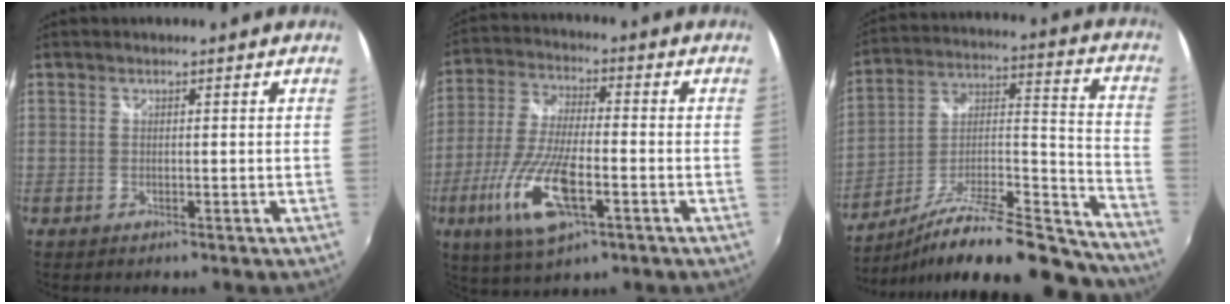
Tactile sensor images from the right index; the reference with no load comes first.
{"total": 14.7, "force": [-5.7, 4.7, 12.7], "torque": [-0.274, -0.020, -0.108]}
{"total": 26.0, "force": [-21.5, 5.5, 13.5], "torque": [-0.179, 0.001, -0.326]}